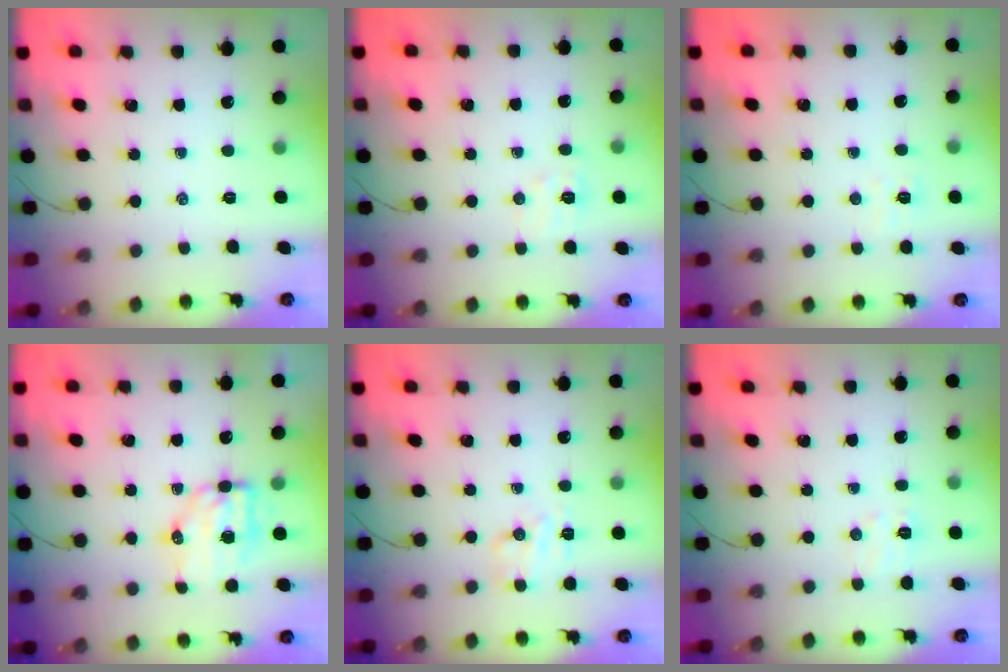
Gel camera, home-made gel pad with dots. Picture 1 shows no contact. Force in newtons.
{"total": 5.7, "press": 5.6, "slide": 1.1}
{"total": 2.7, "press": 2.5, "slide": 0.8}
{"total": 7.5, "press": 7.3, "slide": 1.4}
{"total": 5.3, "press": 5.2, "slide": 1.2}
{"total": 4.9, "press": 4.7, "slide": 1.3}